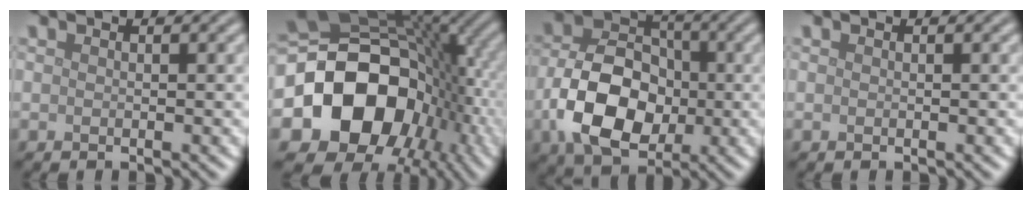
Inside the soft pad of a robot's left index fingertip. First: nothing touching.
{"total": 17.4, "force": [-2.9, 13.5, 10.5], "torque": [-0.184, -0.018, -0.044]}
{"total": 9.5, "force": [-1.9, 6.6, 6.5], "torque": [-0.121, 0.001, -0.039]}
{"total": 0.0}